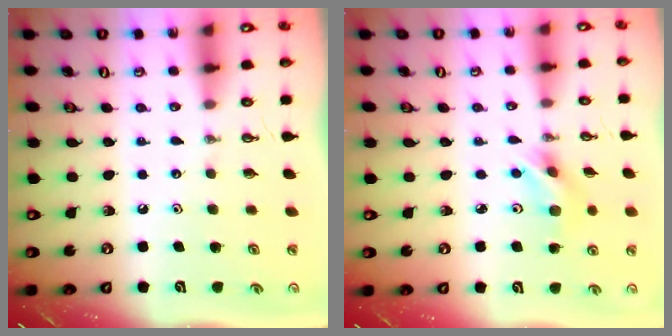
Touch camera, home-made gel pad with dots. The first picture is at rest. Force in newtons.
{"total": 6.7, "press": 5.0, "slide": 4.4}